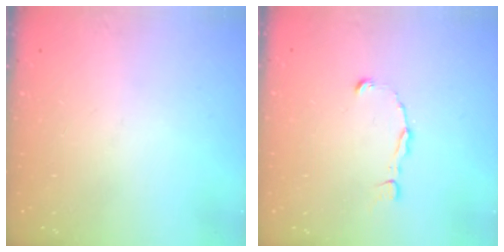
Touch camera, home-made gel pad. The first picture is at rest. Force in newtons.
{"total": 1.5, "press": 1.5, "slide": 0.1}